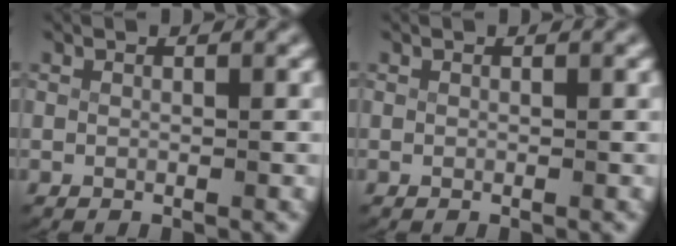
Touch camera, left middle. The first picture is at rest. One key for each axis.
{"total": 0.0}